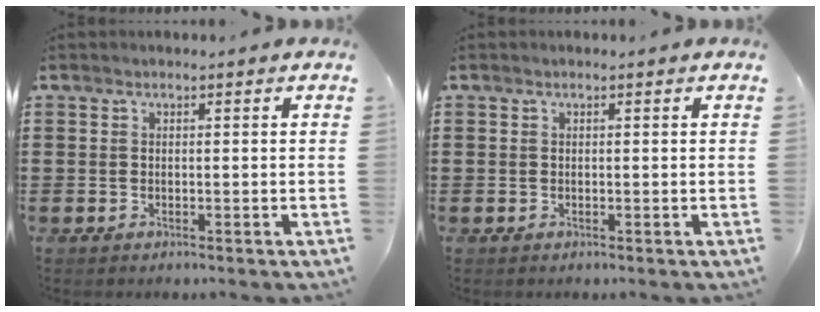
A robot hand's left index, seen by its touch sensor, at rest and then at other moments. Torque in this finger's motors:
{"motor_torque": [0.00, 0.00, 0.00, 0.01]}